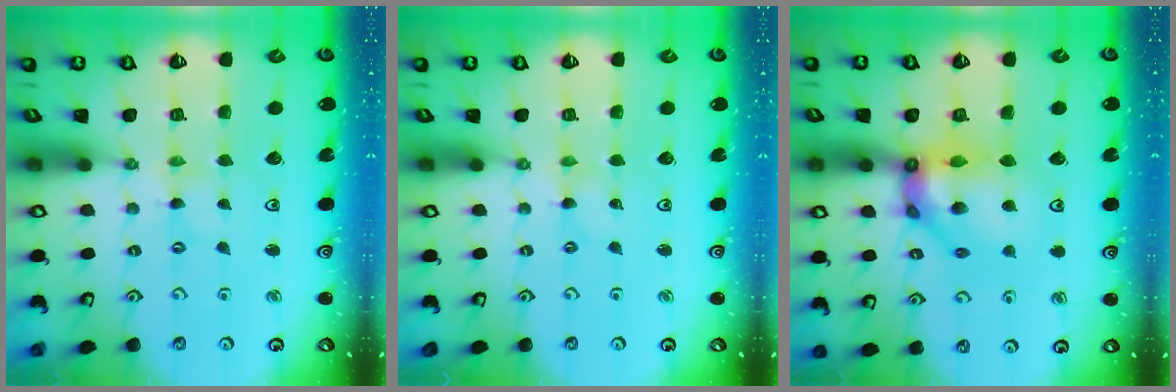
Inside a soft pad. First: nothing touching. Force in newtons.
{"total": 0.0}
{"total": 14.9, "press": 14.7, "slide": 1.9}